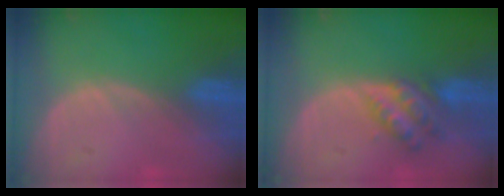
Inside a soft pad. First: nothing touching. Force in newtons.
{"total": 6.1, "press": 5.4, "slide": 3.0}